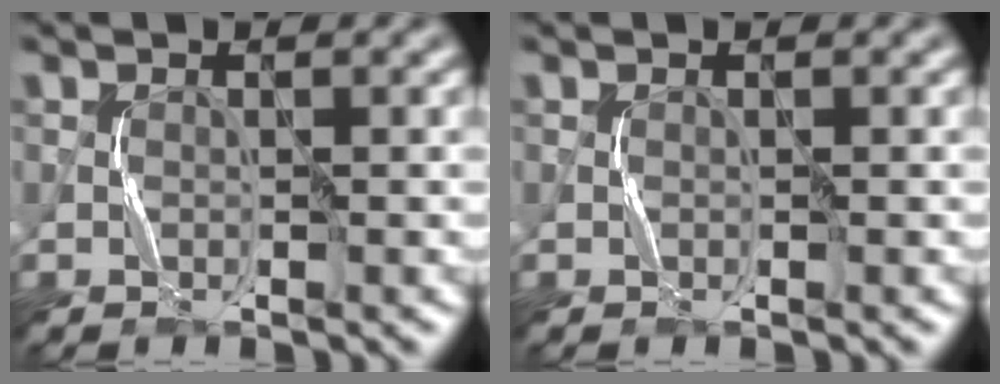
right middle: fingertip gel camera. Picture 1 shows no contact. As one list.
[{"total": 0.0}]